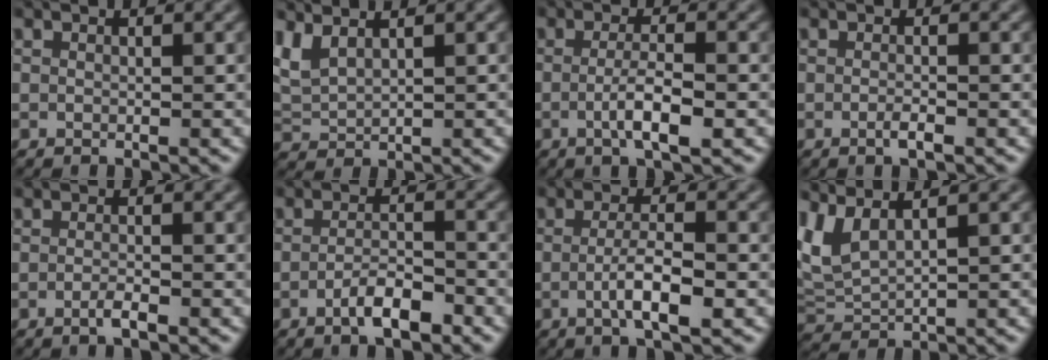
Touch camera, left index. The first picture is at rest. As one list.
[{"total": 3.0, "force": [2.1, 1.0, 1.8], "torque": [-0.055, 0.012, 0.048]}, {"total": 3.6, "force": [-0.8, 0.7, 3.4], "torque": [-0.060, -0.001, -0.015]}, {"total": 1.2, "force": [-0.5, 0.3, 1.1], "torque": [-0.018, -0.002, -0.011]}, {"total": 1.5, "force": [-0.7, 0.3, 1.3], "torque": [-0.021, -0.001, -0.016]}, {"total": 3.3, "force": [-1.8, 0.9, 2.6], "torque": [-0.046, 0.005, -0.034]}, {"total": 4.0, "force": [-0.9, 0.9, 3.8], "torque": [-0.066, -0.001, -0.018]}, {"total": 3.8, "force": [2.2, 1.5, 2.7], "torque": [-0.075, 0.006, 0.051]}]